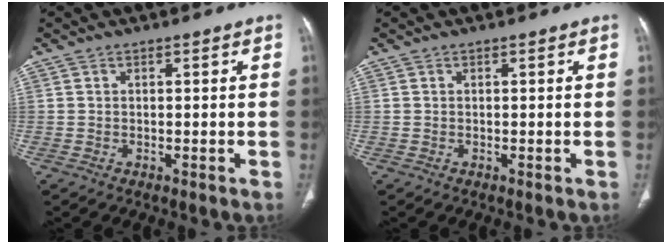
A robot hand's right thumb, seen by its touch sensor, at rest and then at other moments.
{"total": 0.0}